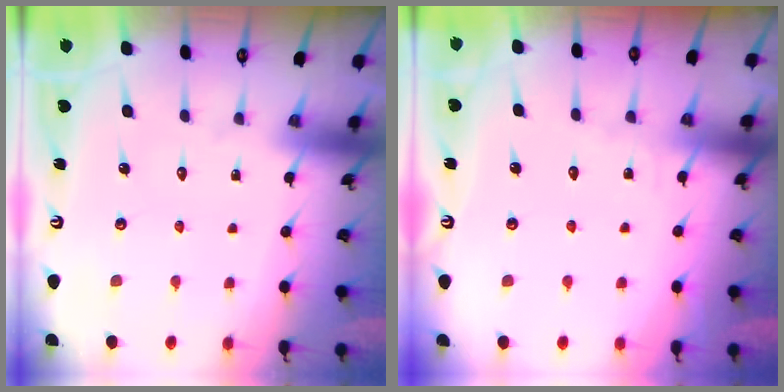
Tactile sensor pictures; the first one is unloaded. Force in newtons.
{"total": 3.4, "press": 3.4, "slide": 0.4}